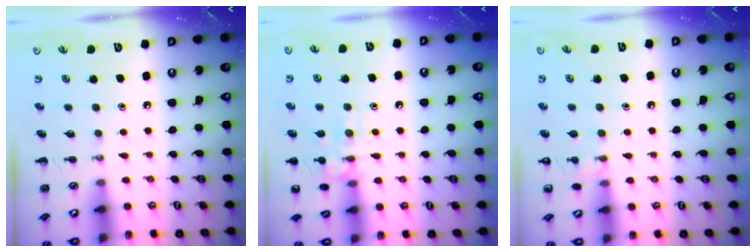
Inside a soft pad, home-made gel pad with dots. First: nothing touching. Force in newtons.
{"total": 11.3, "press": 11.2, "slide": 0.8}
{"total": 7.5, "press": 7.2, "slide": 2.0}